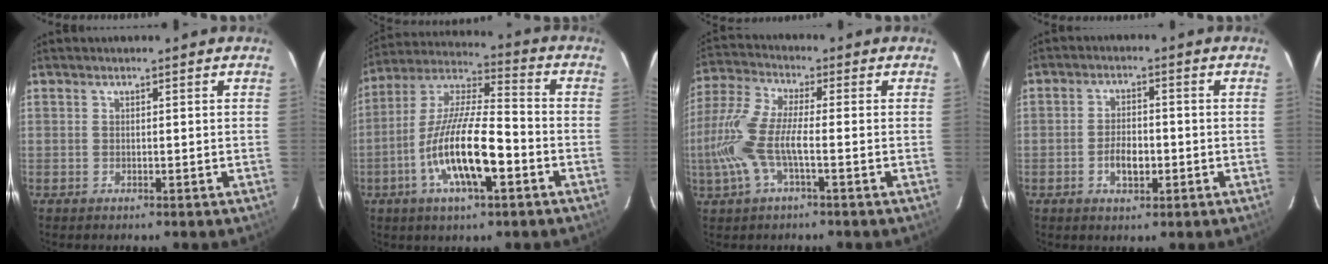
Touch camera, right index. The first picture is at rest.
{"total": 16.2, "force": [-5.7, 4.2, 14.5], "torque": [-0.288, -0.009, -0.111]}
{"total": 11.5, "force": [-2.9, 2.8, 10.8], "torque": [-0.244, -0.002, -0.058]}
{"total": 4.9, "force": [-1.6, 2.6, 3.9], "torque": [-0.079, 0.002, -0.024]}